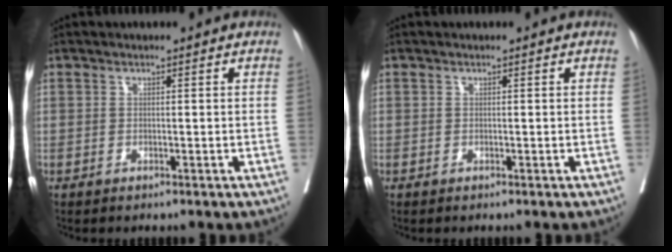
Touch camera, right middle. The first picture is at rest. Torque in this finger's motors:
{"motor_torque": [0.41, -1.21, 0.00, -0.02]}